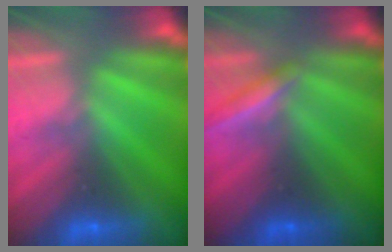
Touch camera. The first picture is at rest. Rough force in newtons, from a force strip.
{"total": 1.9}